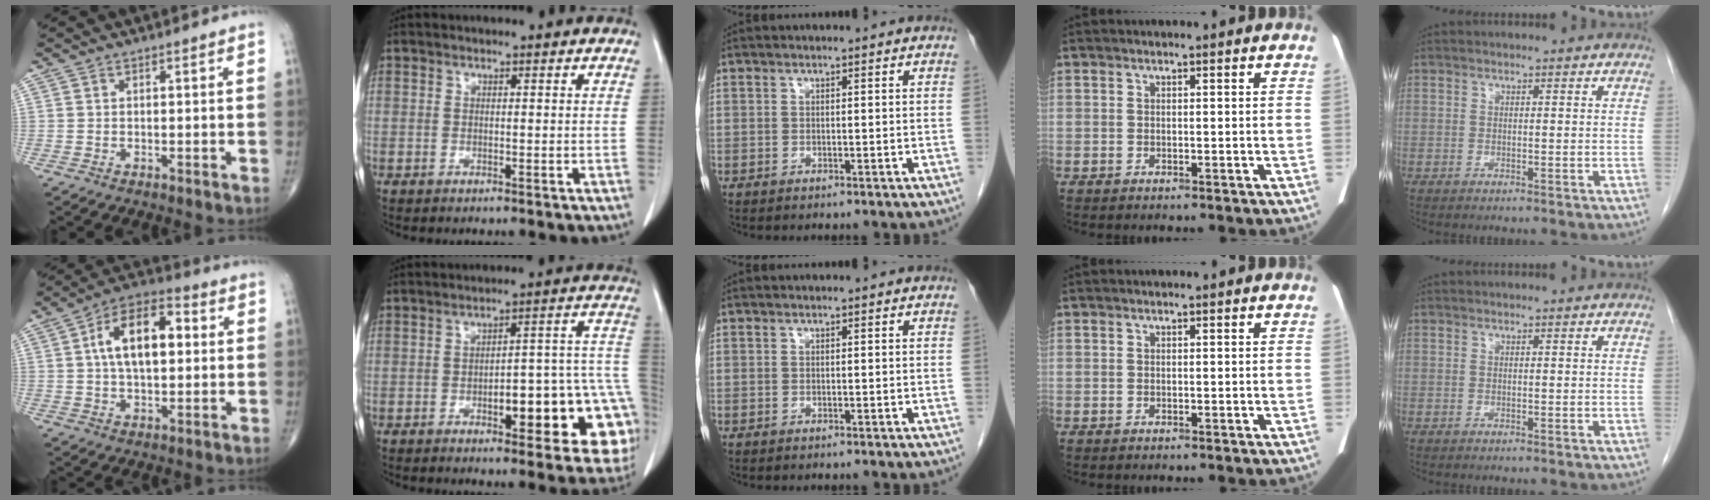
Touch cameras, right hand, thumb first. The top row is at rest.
{"thumb": {"total": 13.8, "force": [2.0, 7.3, 11.5], "torque": [-0.185, 0.023, 0.025]}, "index": {"total": 16.6, "force": [-5.1, 5.1, 14.9], "torque": [-0.102, 0.047, -0.050]}}